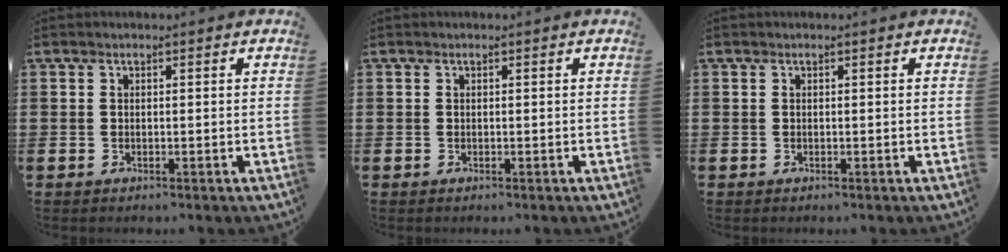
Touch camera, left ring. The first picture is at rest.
{"total": 0.0}
{"total": 0.0}